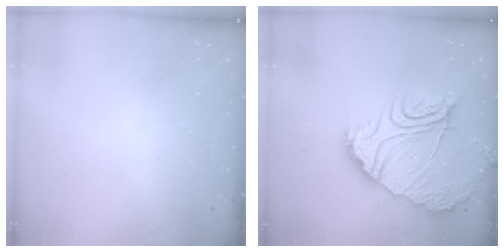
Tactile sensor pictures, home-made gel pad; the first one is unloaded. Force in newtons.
{"total": 16.3, "press": 16.2, "slide": 1.7}